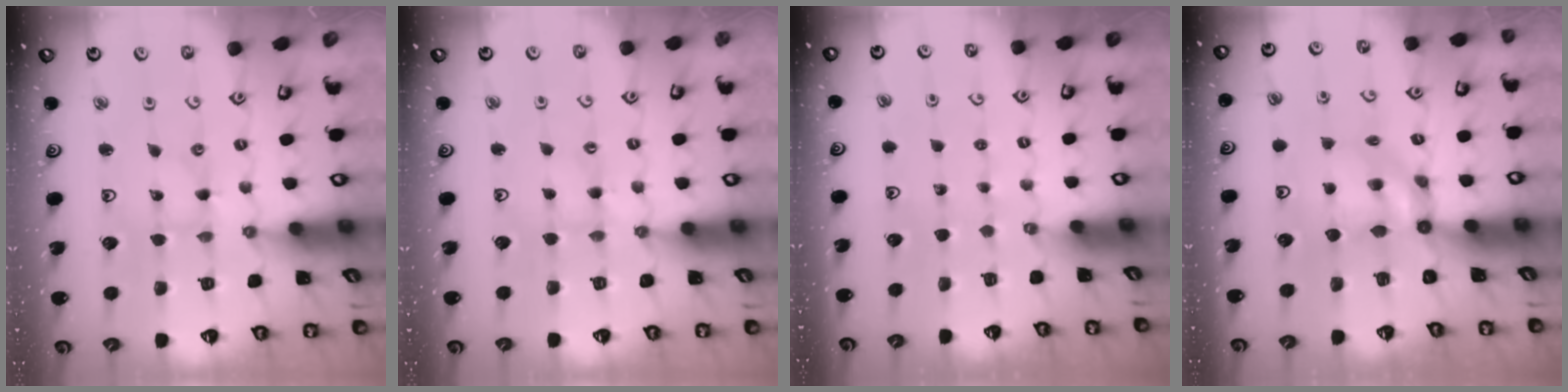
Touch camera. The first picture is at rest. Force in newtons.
{"total": 3.2, "press": 3.1, "slide": 0.5}
{"total": 0.0}
{"total": 5.5, "press": 5.5, "slide": 0.2}